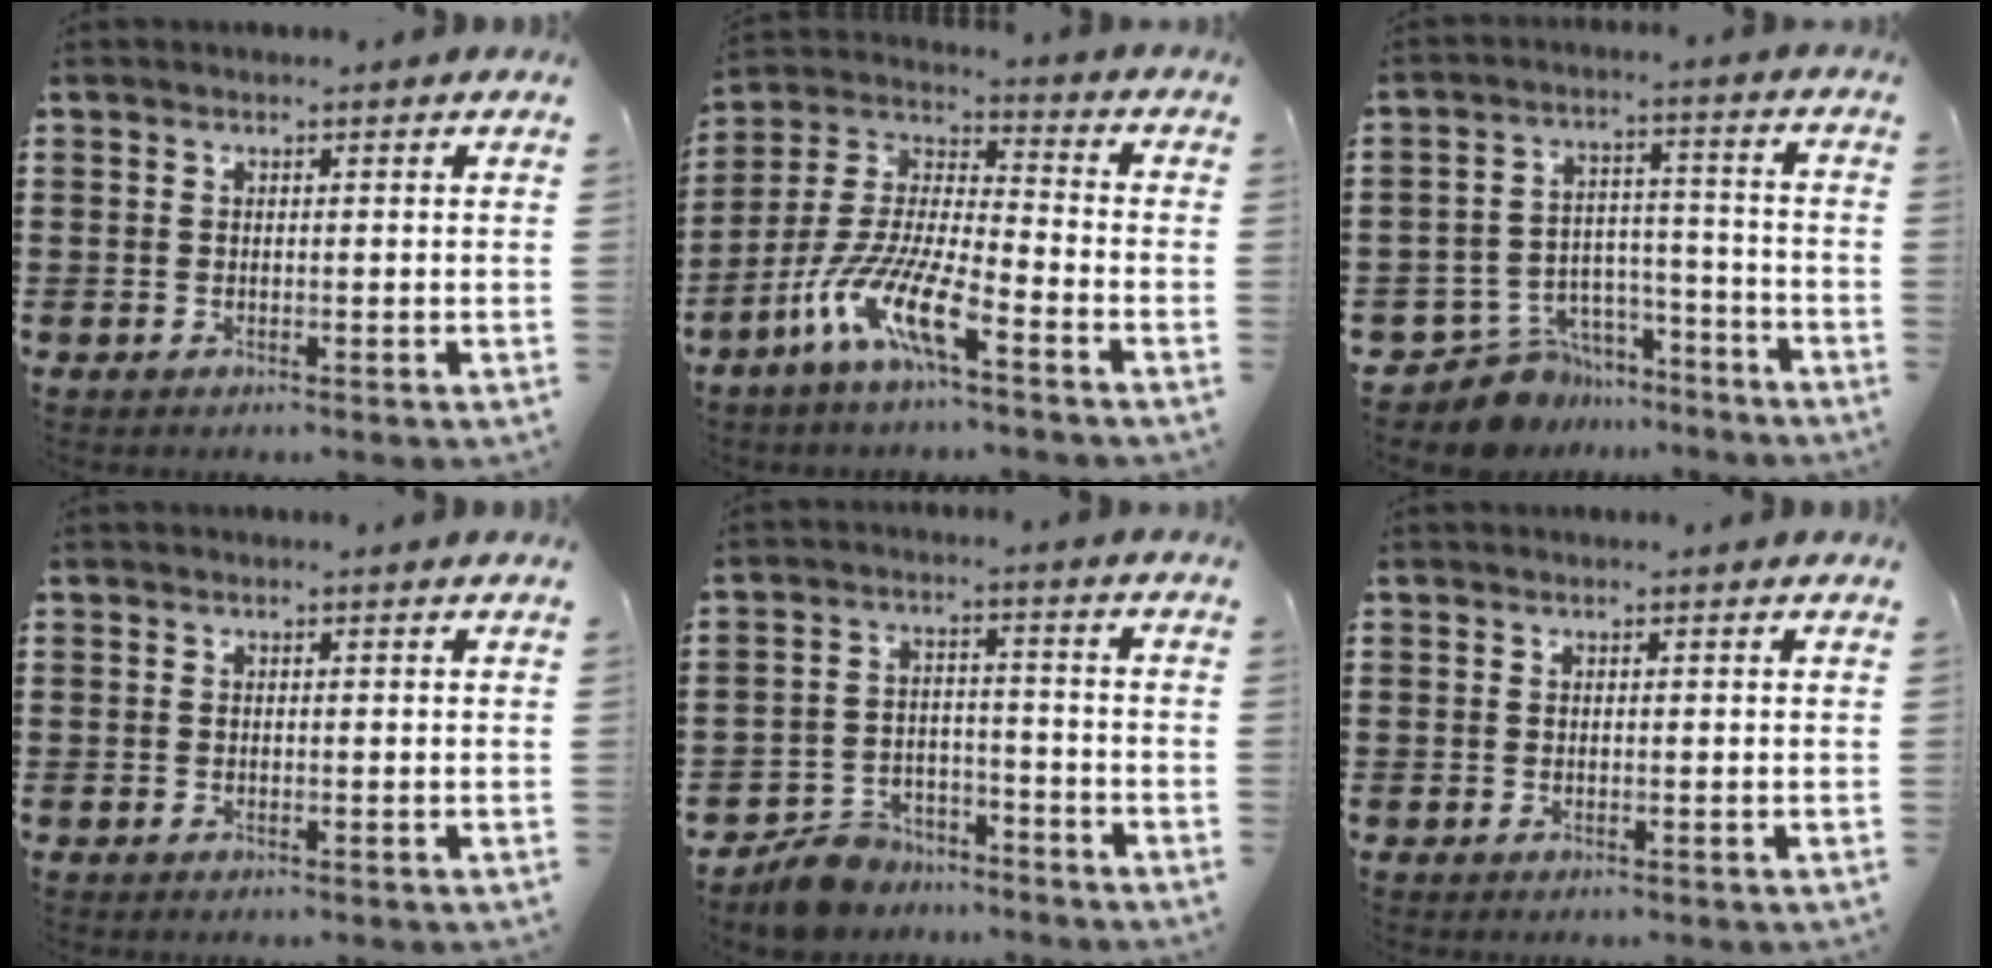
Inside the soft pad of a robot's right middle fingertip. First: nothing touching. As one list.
[{"total": 10.8, "force": [-7.3, 1.9, 7.7], "torque": [-0.183, -0.014, -0.150]}, {"total": 8.8, "force": [-8.1, 3.4, 0.7], "torque": [-0.022, 0.024, -0.156]}, {"total": 0.0}, {"total": 6.5, "force": [-6.1, 2.1, 0.5], "torque": [-0.013, 0.025, -0.123]}, {"total": 0.0}]